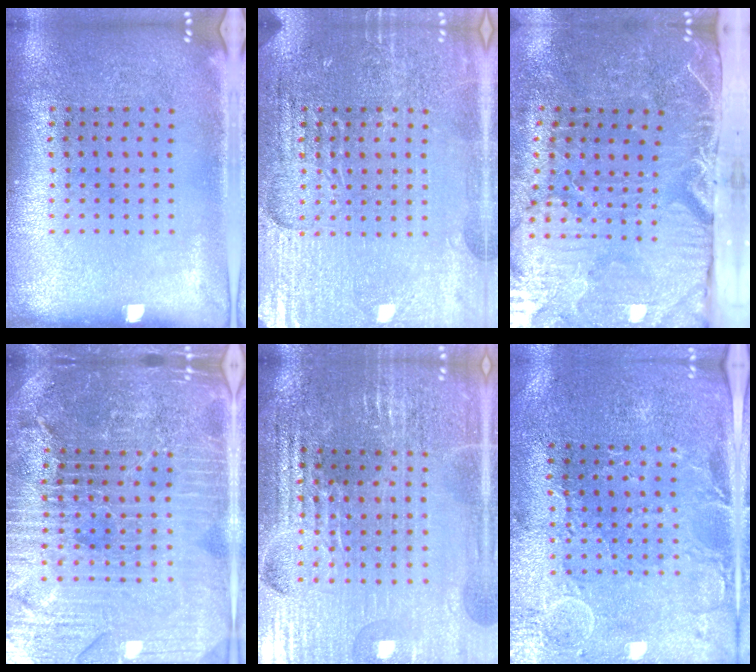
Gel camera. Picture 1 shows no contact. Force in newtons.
{"total": 4.0, "press": 3.9, "slide": 1.0}
{"total": 5.3, "press": 4.4, "slide": 2.9}
{"total": 5.3, "press": 4.8, "slide": 2.2}
{"total": 3.8, "press": 3.8, "slide": 0.8}
{"total": 0.7, "press": 0.5, "slide": 0.4}